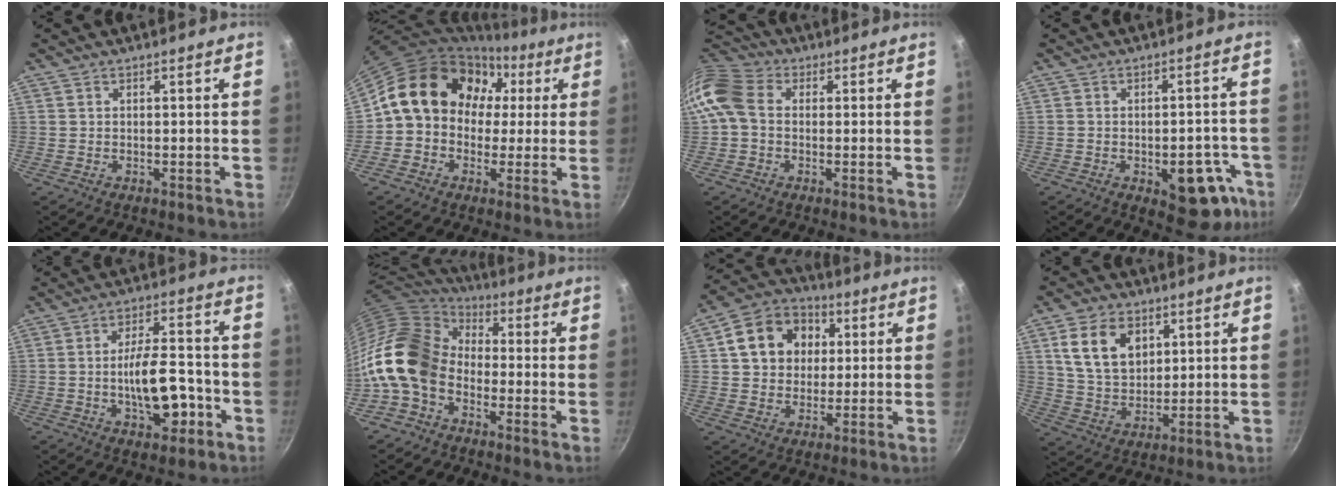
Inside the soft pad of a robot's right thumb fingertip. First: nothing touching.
{"total": 16.8, "force": [2.7, 13.9, 8.9], "torque": [-0.107, 0.050, 0.031]}
{"total": 8.2, "force": [0.1, 6.4, 5.2], "torque": [-0.094, 0.018, -0.019]}
{"total": 12.5, "force": [-5.0, 6.5, 9.4], "torque": [-0.056, 0.025, -0.057]}
{"total": 12.2, "force": [-3.8, 5.9, 10.0], "torque": [-0.132, 0.036, -0.054]}
{"total": 16.8, "force": [-3.7, 12.1, 11.1], "torque": [-0.191, 0.051, -0.098]}
{"total": 13.8, "force": [3.3, 11.3, 7.2], "torque": [-0.101, 0.018, 0.045]}
{"total": 11.9, "force": [4.4, 8.2, 7.4], "torque": [-0.109, -0.017, 0.086]}